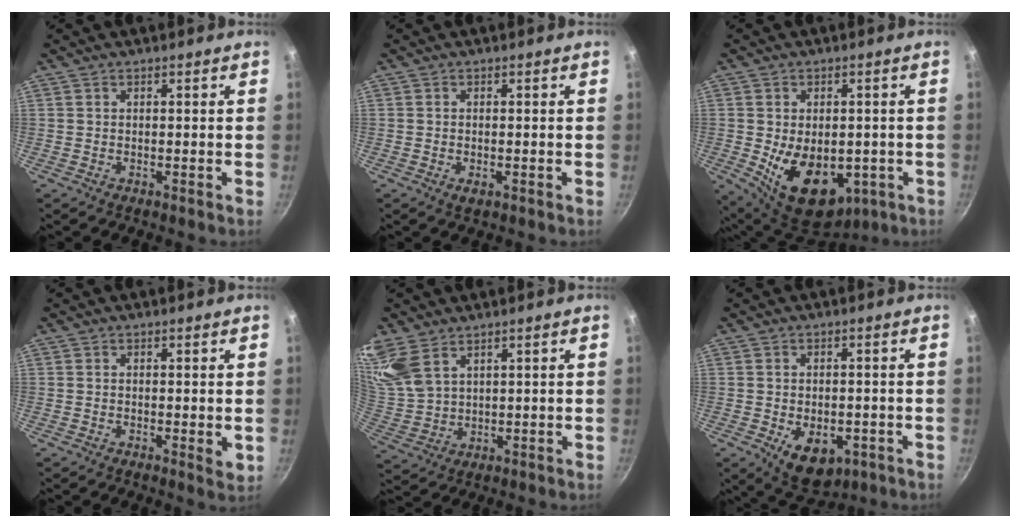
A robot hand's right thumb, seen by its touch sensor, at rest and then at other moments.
{"total": 1.6, "force": [-0.5, 0.8, 1.3], "torque": [-0.022, -0.003, -0.008]}
{"total": 15.5, "force": [-3.1, 10.0, 11.4], "torque": [-0.145, -0.015, -0.022]}
{"total": 2.3, "force": [0.1, 0.9, 2.1], "torque": [-0.031, -0.007, 0.000]}
{"total": 11.5, "force": [7.5, 6.3, 5.9], "torque": [-0.127, -0.014, 0.167]}
{"total": 8.9, "force": [-2.7, 5.7, 6.3], "torque": [-0.069, 0.000, -0.023]}